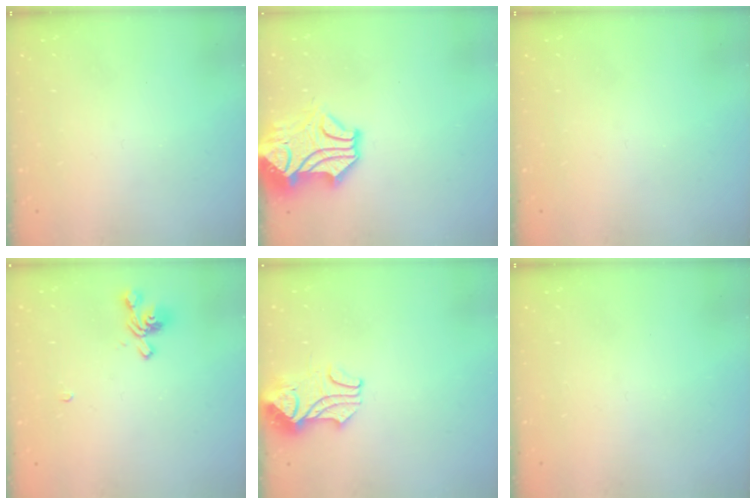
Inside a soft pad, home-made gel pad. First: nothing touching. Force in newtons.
{"total": 5.7, "press": 5.6, "slide": 1.2}
{"total": 0.0}
{"total": 1.5, "press": 1.1, "slide": 1.0}
{"total": 2.3, "press": 2.2, "slide": 0.8}
{"total": 0.0}